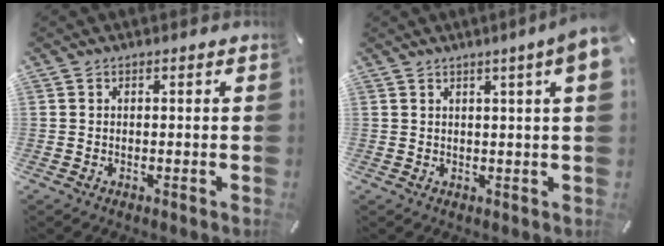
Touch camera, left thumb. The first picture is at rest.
{"total": 5.5, "force": [2.3, 0.0, 5.0], "torque": [-0.086, -0.005, 0.037]}